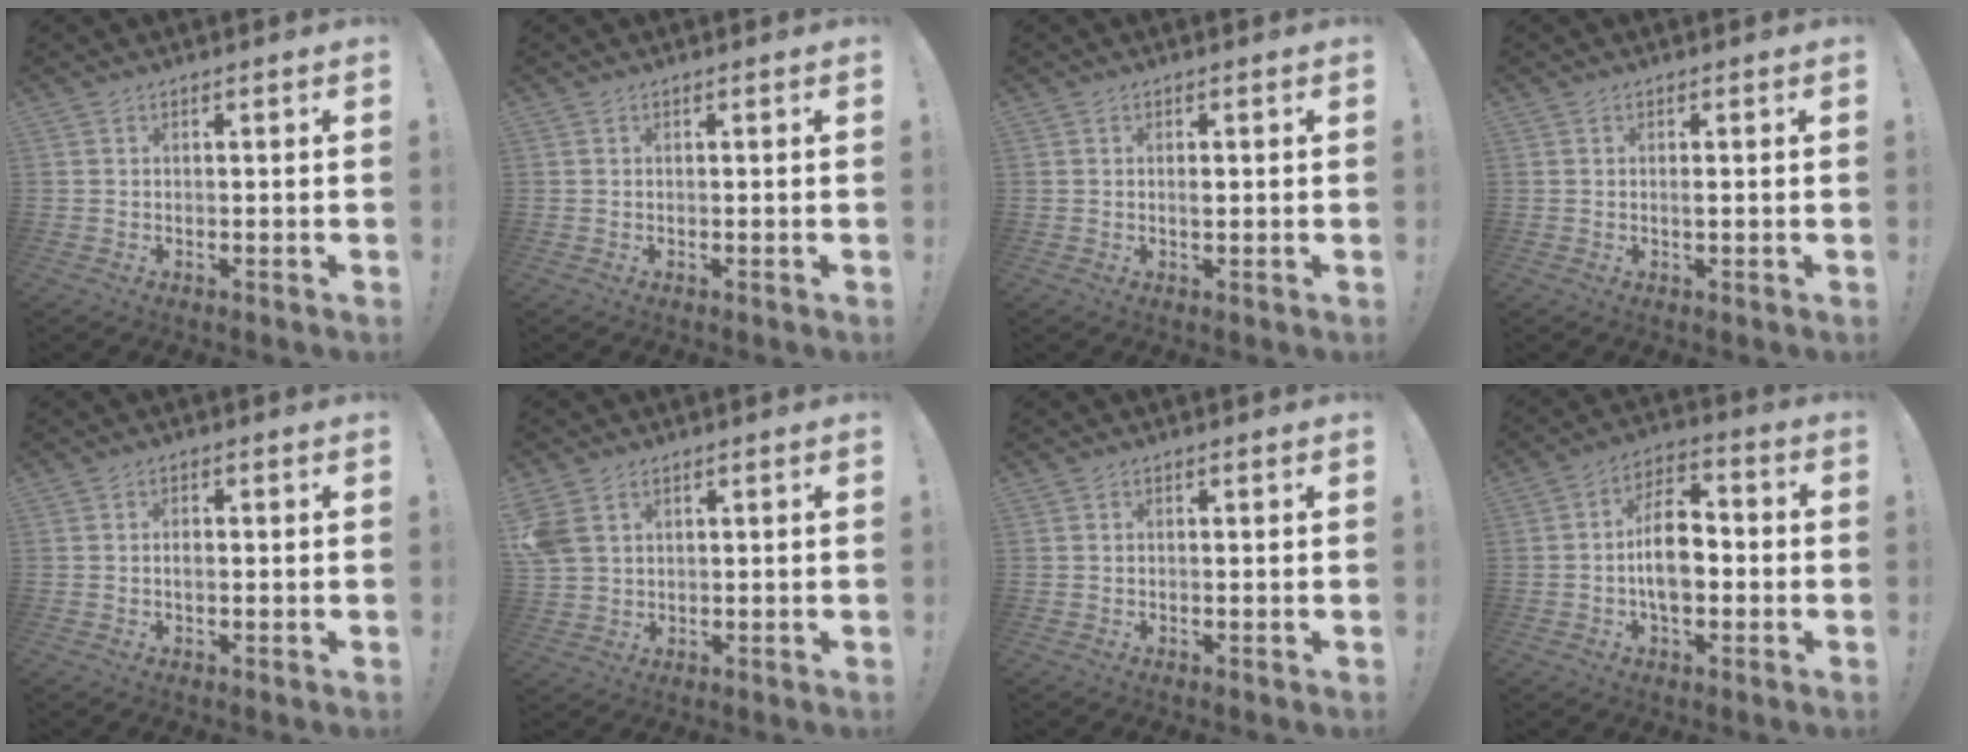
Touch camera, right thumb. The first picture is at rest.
{"total": 0.0}
{"total": 1.1, "force": [0.0, 0.4, 1.1], "torque": [-0.014, -0.002, -0.003]}
{"total": 0.9, "force": [-0.2, 0.1, 0.8], "torque": [-0.009, -0.004, -0.006]}
{"total": 1.4, "force": [-0.4, 0.8, 1.1], "torque": [-0.028, 0.006, -0.007]}
{"total": 5.7, "force": [2.5, 4.0, 3.2], "torque": [-0.057, -0.006, 0.053]}
{"total": 0.0}
{"total": 12.6, "force": [-2.0, 7.7, 9.7], "torque": [-0.171, 0.018, -0.037]}